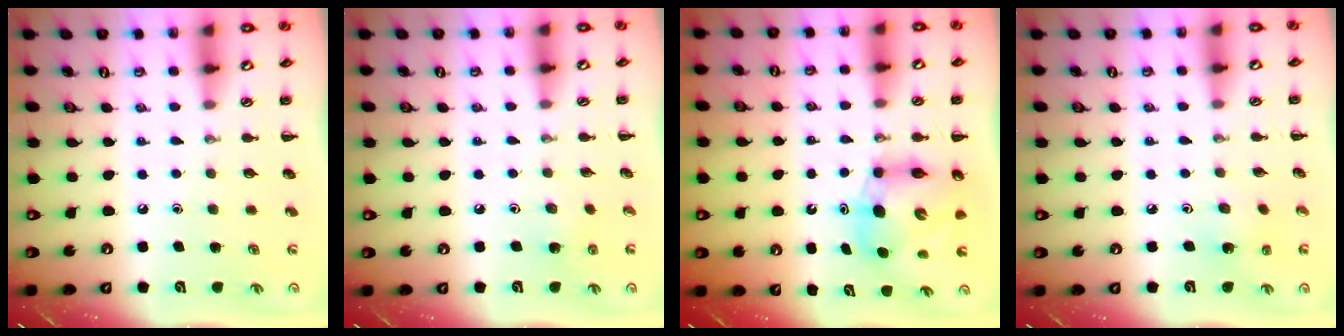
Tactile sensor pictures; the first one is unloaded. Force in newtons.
{"total": 3.1, "press": 2.9, "slide": 1.0}
{"total": 7.7, "press": 7.4, "slide": 2.4}
{"total": 3.0, "press": 2.8, "slide": 0.9}